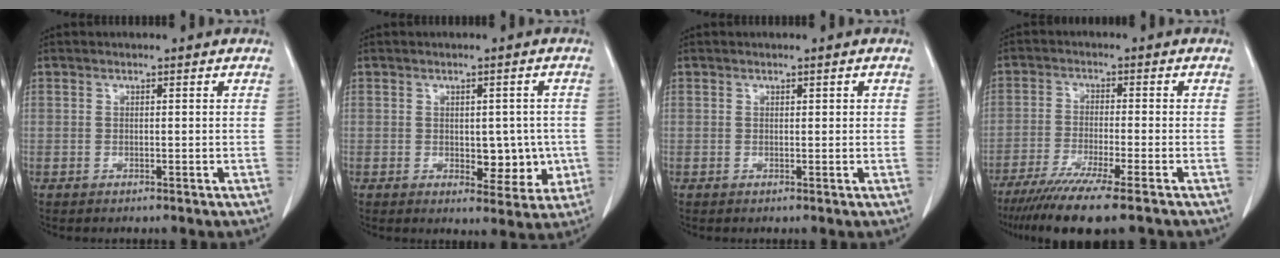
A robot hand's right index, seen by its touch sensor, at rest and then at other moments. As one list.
[{"total": 6.0, "force": [-0.6, 3.4, 4.9], "torque": [-0.050, 0.002, 0.003]}, {"total": 0.9, "force": [0.3, 0.3, 0.7], "torque": [-0.009, 0.004, 0.004]}, {"total": 11.0, "force": [-8.4, -0.3, 7.1], "torque": [-0.112, -0.031, -0.136]}]